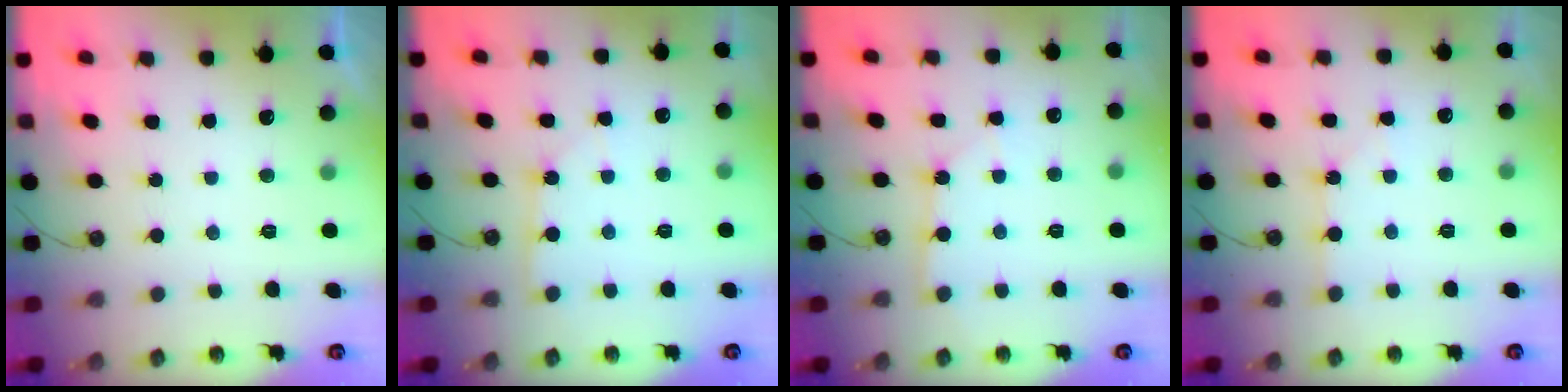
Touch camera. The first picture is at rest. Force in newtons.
{"total": 2.7, "press": 2.7, "slide": 0.4}
{"total": 2.7, "press": 2.7, "slide": 0.3}
{"total": 1.8, "press": 1.8, "slide": 0.3}